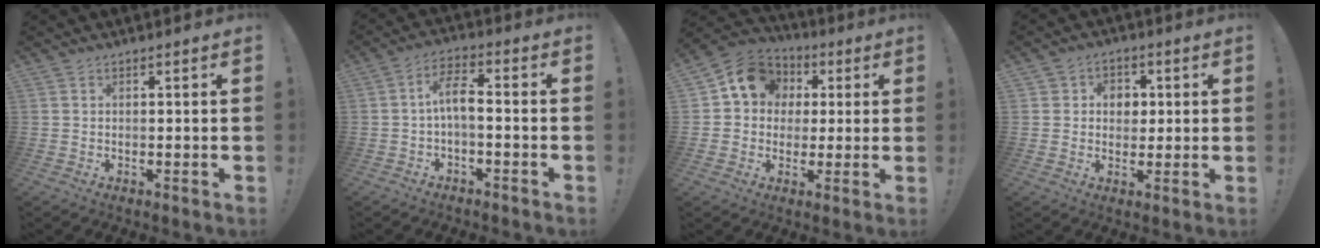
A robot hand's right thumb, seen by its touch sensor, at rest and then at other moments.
{"total": 7.1, "force": [-1.0, 2.7, 6.4], "torque": [-0.120, 0.009, -0.018]}
{"total": 12.6, "force": [3.3, 10.7, 5.8], "torque": [-0.082, 0.002, 0.069]}
{"total": 5.5, "force": [0.5, 5.3, 1.7], "torque": [-0.016, -0.002, 0.007]}